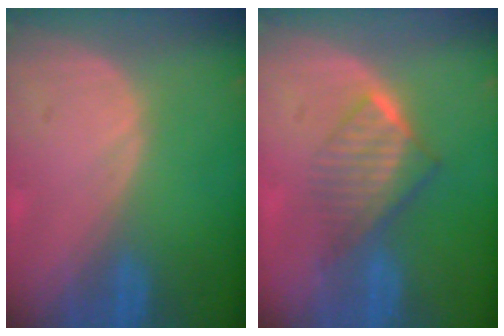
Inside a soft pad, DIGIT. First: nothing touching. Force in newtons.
{"total": 6.5, "press": 5.5, "slide": 3.4}